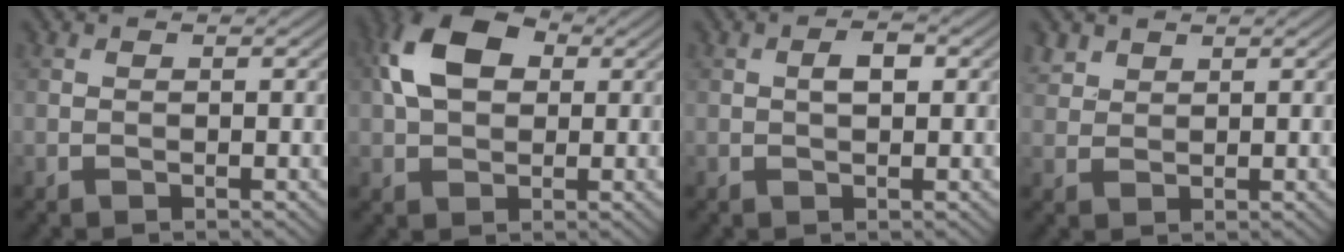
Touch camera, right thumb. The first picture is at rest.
{"total": 9.0, "force": [2.1, 6.0, 6.4], "torque": [-0.146, 0.021, 0.029]}
{"total": 2.0, "force": [0.3, 1.0, 1.8], "torque": [-0.030, 0.005, 0.003]}
{"total": 2.4, "force": [1.8, 1.4, 0.7], "torque": [-0.023, 0.005, 0.043]}